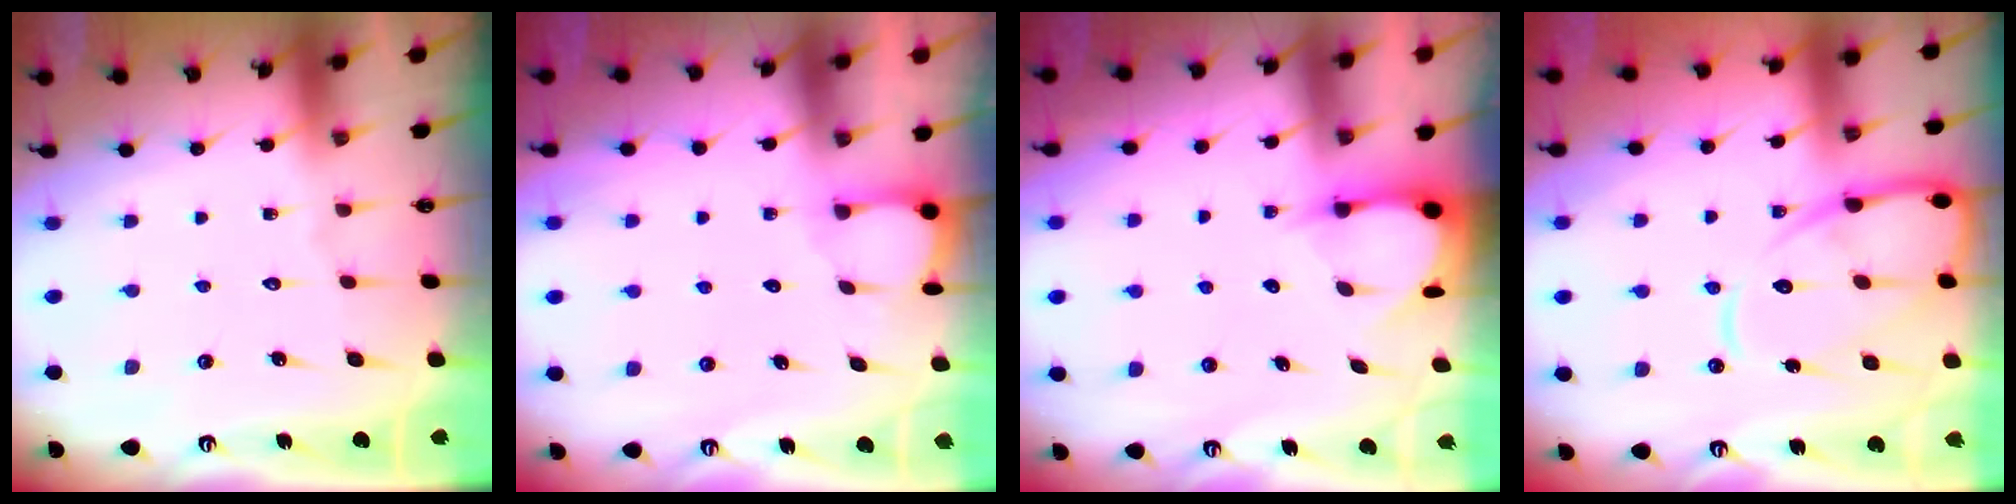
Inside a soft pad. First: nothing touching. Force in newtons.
{"total": 2.0, "press": 2.0, "slide": 0.2}
{"total": 3.5, "press": 3.5, "slide": 0.4}
{"total": 13.6, "press": 13.6, "slide": 1.3}